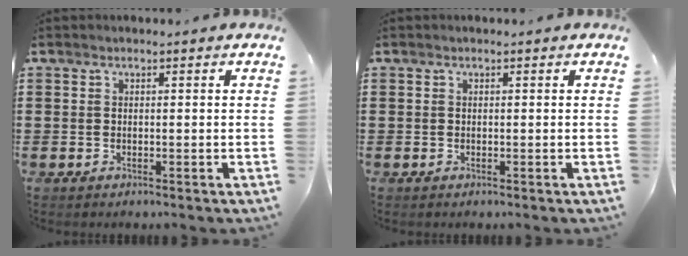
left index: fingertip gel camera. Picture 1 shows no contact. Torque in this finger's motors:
{"motor_torque": [0.01, 0.07, 0.02, -0.01]}